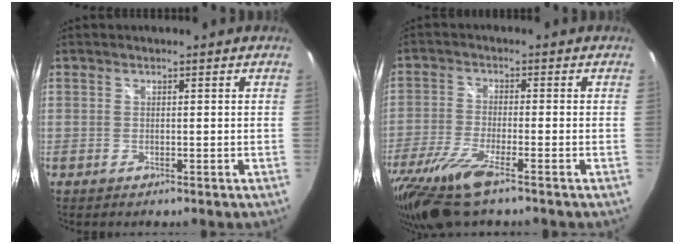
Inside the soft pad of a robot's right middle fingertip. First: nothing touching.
{"total": 11.6, "force": [-8.1, 1.8, 8.1], "torque": [-0.185, -0.048, -0.151]}